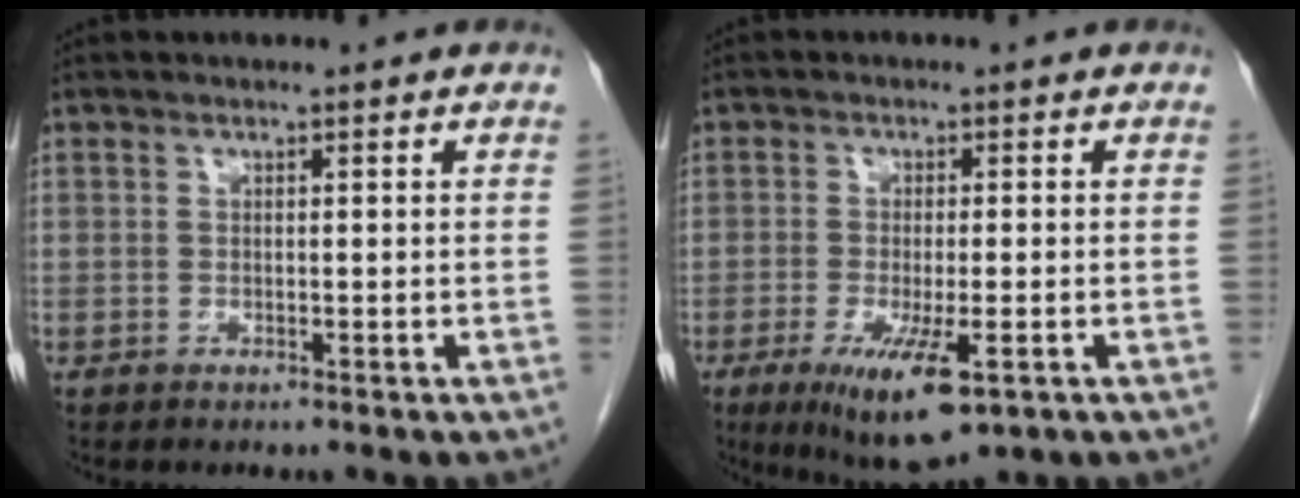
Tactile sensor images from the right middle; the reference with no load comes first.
{"total": 9.8, "force": [-4.5, 2.6, 8.3], "torque": [-0.141, -0.024, -0.066]}